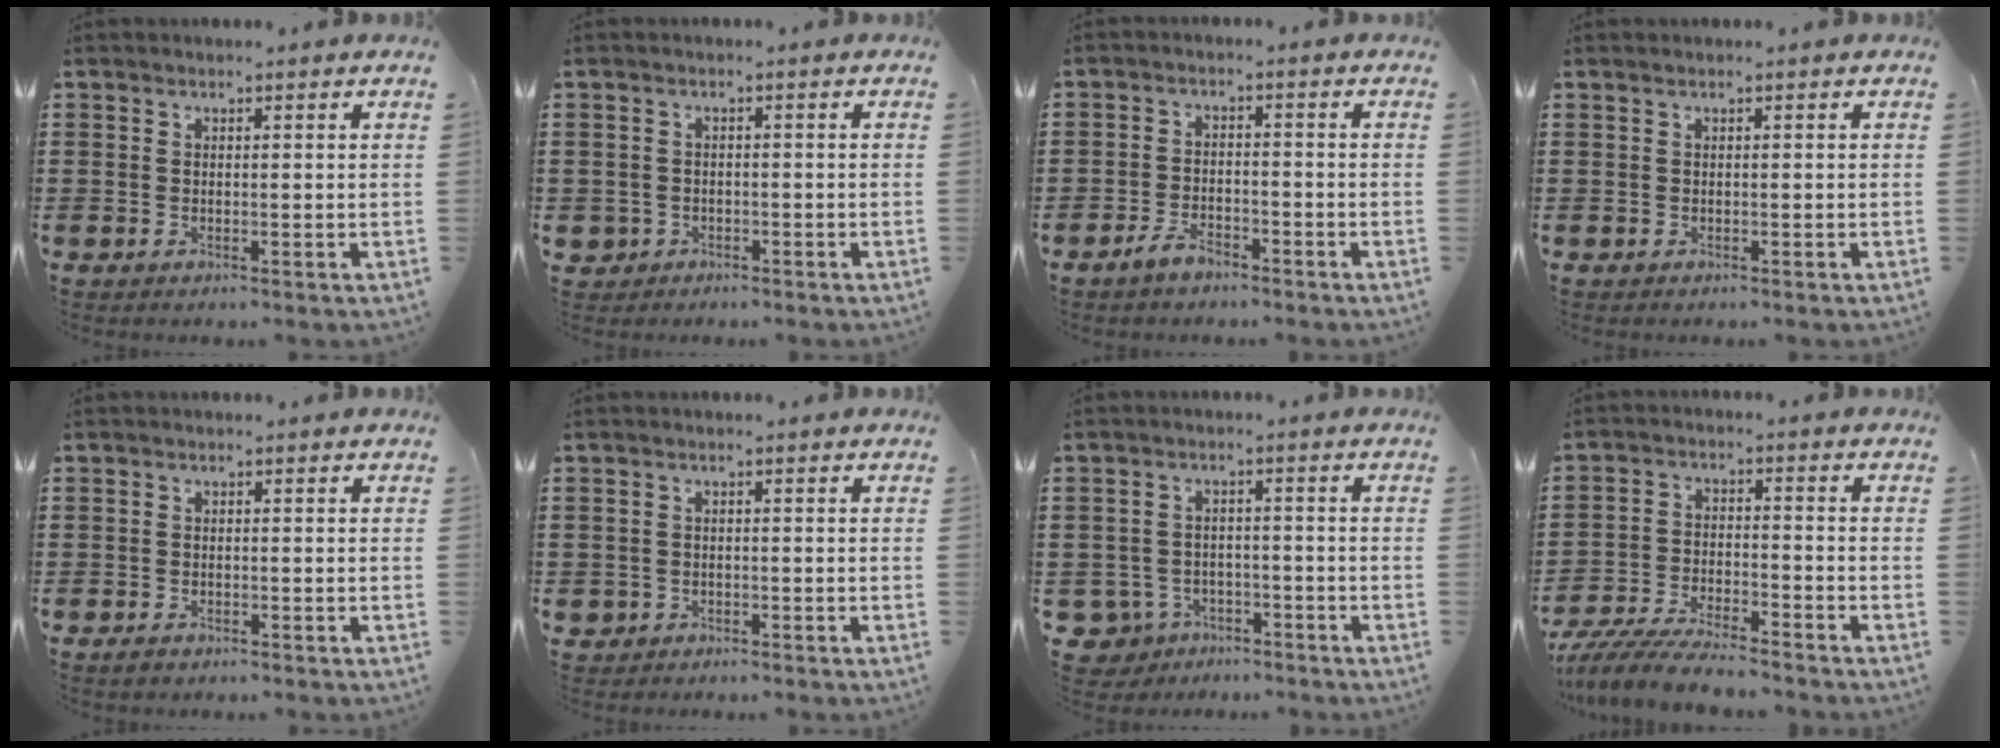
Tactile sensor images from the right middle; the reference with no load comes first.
{"total": 1.4, "force": [-0.9, 1.1, 0.1], "torque": [-0.008, 0.001, -0.022]}
{"total": 3.3, "force": [-2.6, 1.2, 1.6], "torque": [-0.035, 0.005, -0.052]}
{"total": 0.0}
{"total": 0.7, "force": [-0.5, 0.3, 0.3], "torque": [-0.006, -0.003, -0.011]}
{"total": 1.0, "force": [-0.7, 0.8, 0.0], "torque": [-0.003, 0.002, -0.018]}
{"total": 3.4, "force": [-2.8, 1.8, 0.7], "torque": [-0.042, -0.003, -0.065]}
{"total": 6.9, "force": [-6.6, 0.5, 2.2], "torque": [-0.048, 0.000, -0.128]}